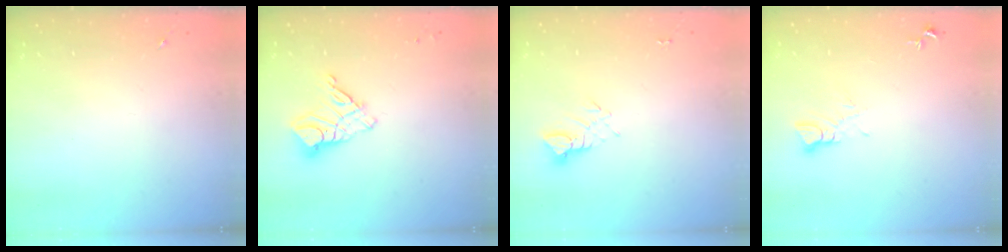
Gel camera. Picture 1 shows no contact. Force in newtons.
{"total": 9.7, "press": 9.7, "slide": 1.1}
{"total": 3.1, "press": 3.1, "slide": 0.1}
{"total": 3.5, "press": 3.4, "slide": 0.3}